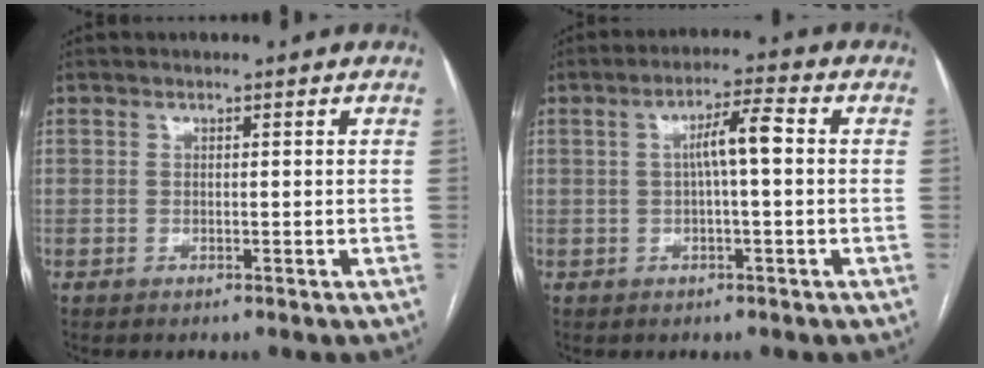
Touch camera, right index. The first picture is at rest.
{"total": 5.4, "force": [0.4, 0.6, 5.3], "torque": [-0.093, 0.016, 0.005]}